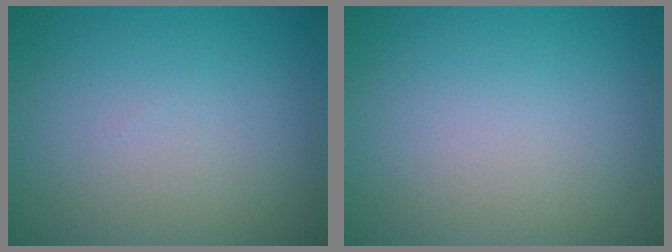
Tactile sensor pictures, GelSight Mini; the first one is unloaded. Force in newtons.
{"total": 0.0}